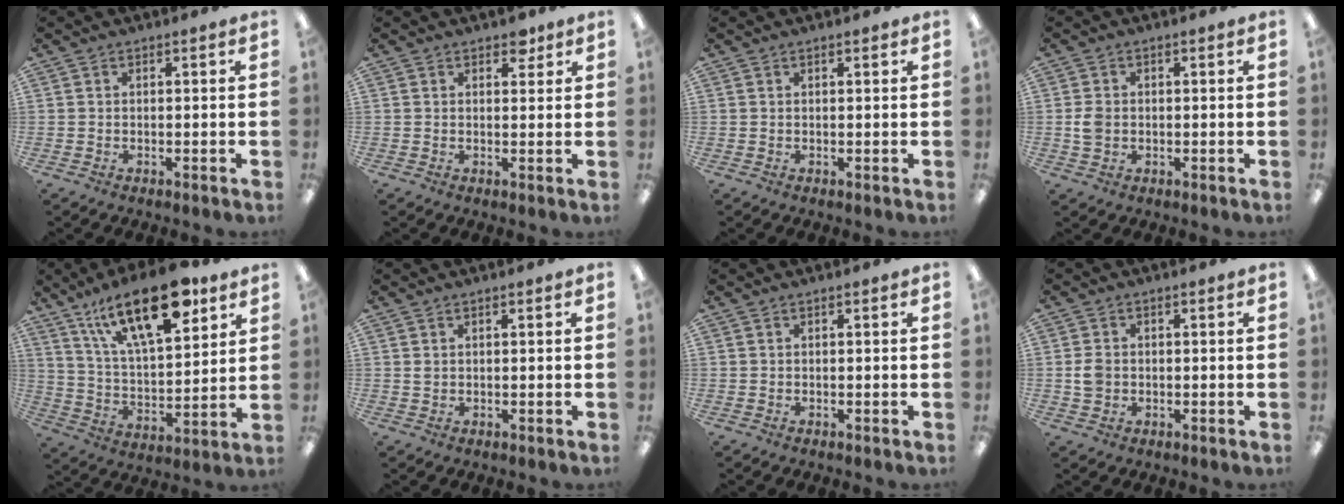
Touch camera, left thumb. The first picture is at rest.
{"total": 3.2, "force": [2.3, 1.7, 1.4], "torque": [0.001, -0.009, 0.034]}
{"total": 0.6, "force": [0.4, 0.1, 0.4], "torque": [-0.009, 0.000, 0.008]}
{"total": 3.4, "force": [-0.2, 2.7, 2.1], "torque": [-0.030, 0.002, -0.004]}
{"total": 22.9, "force": [14.0, 9.2, 15.6], "torque": [-0.250, -0.066, 0.235]}
{"total": 0.9, "force": [0.4, 0.6, 0.6], "torque": [-0.013, 0.003, 0.007]}
{"total": 0.0}
{"total": 3.2, "force": [-0.1, 2.6, 1.8], "torque": [-0.034, 0.006, -0.002]}